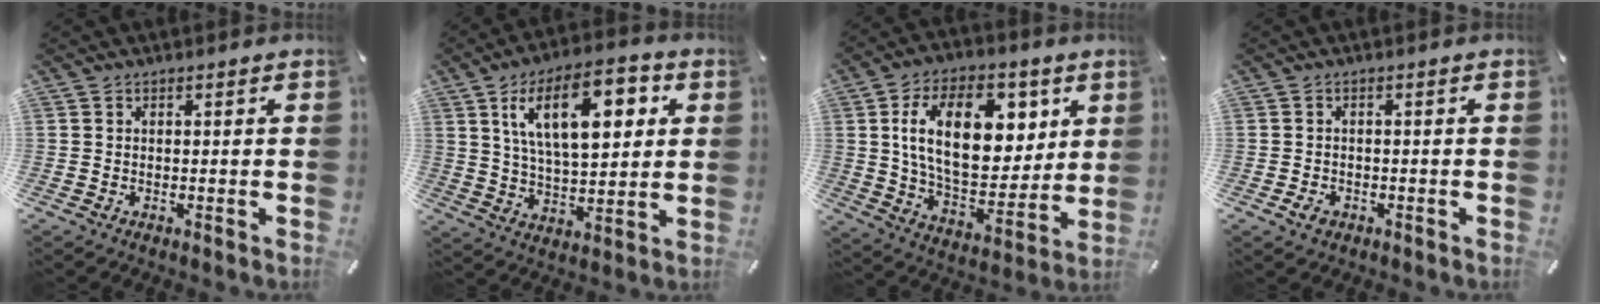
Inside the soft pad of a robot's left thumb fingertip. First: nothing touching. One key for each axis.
{"total": 18.2, "fx": 7.1, "fy": 8.9, "fz": 14.2, "tx": -0.246, "ty": -0.005, "tz": 0.113}
{"total": 21.0, "fx": 6.7, "fy": 12.9, "fz": 15.2, "tx": -0.253, "ty": -0.005, "tz": 0.116}
{"total": 2.1, "fx": -1.1, "fy": 1.5, "fz": 0.9, "tx": -0.023, "ty": 0.005, "tz": -0.023}